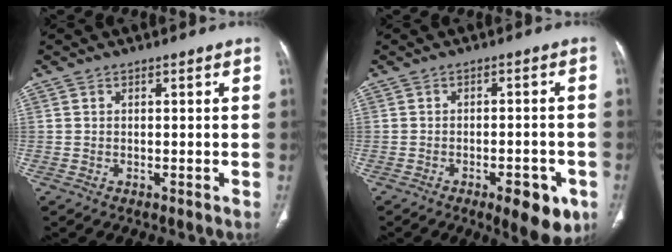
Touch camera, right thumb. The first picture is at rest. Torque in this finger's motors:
{"motor_torque": [0.70, 1.56, -0.11, 0.02, 0.22]}